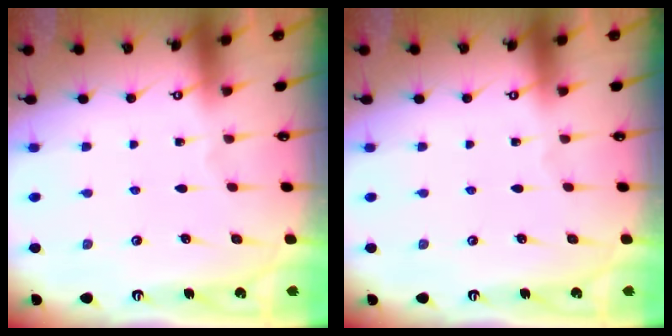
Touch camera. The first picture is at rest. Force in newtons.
{"total": 0.0}